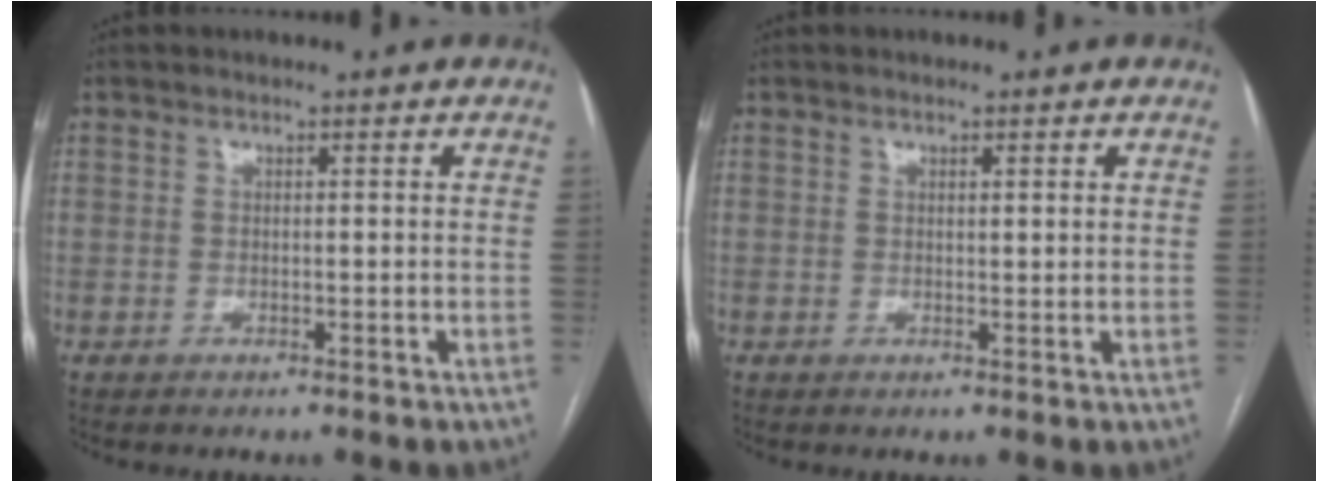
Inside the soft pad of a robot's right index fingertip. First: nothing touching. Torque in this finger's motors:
{"motor_torque": [-0.08, -0.04, -0.04, -0.01]}